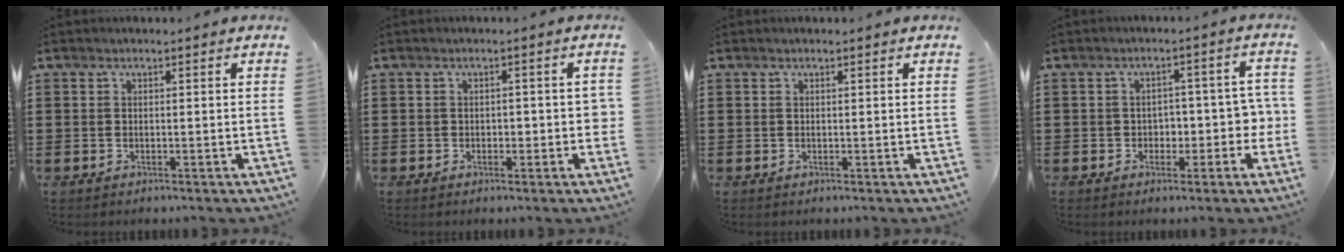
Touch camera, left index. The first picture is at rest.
{"total": 2.1, "force": [-0.4, 1.3, 1.6], "torque": [-0.031, 0.005, -0.010]}
{"total": 0.0}
{"total": 3.7, "force": [-0.5, 3.2, 2.0], "torque": [-0.035, 0.000, -0.018]}